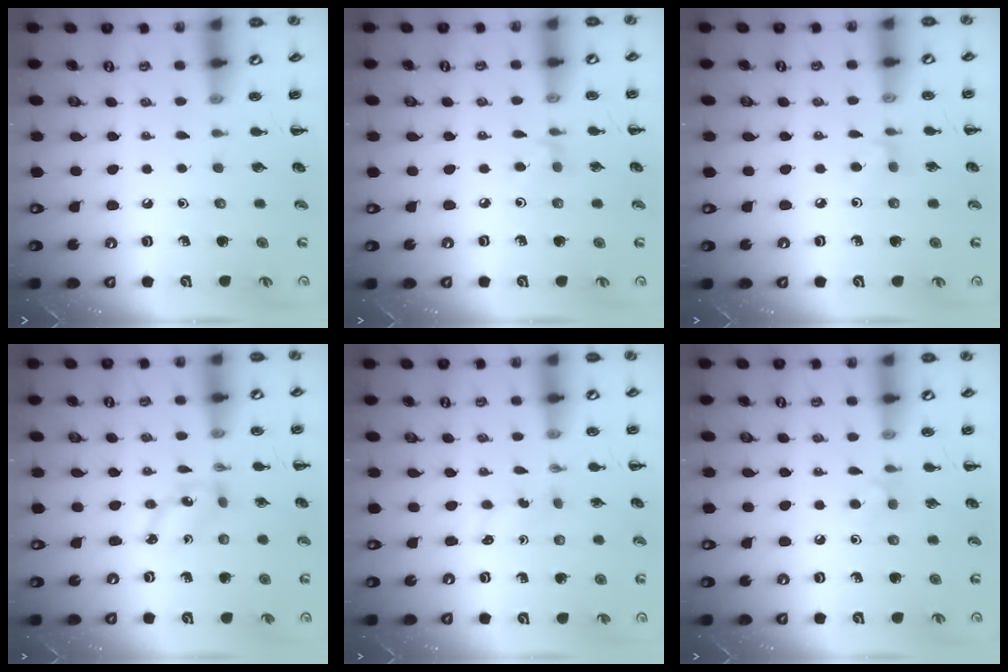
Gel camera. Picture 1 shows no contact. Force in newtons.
{"total": 3.4, "press": 3.2, "slide": 1.2}
{"total": 2.8, "press": 2.6, "slide": 1.0}
{"total": 3.3, "press": 3.2, "slide": 0.8}
{"total": 2.6, "press": 2.5, "slide": 0.8}
{"total": 3.9, "press": 3.6, "slide": 1.5}